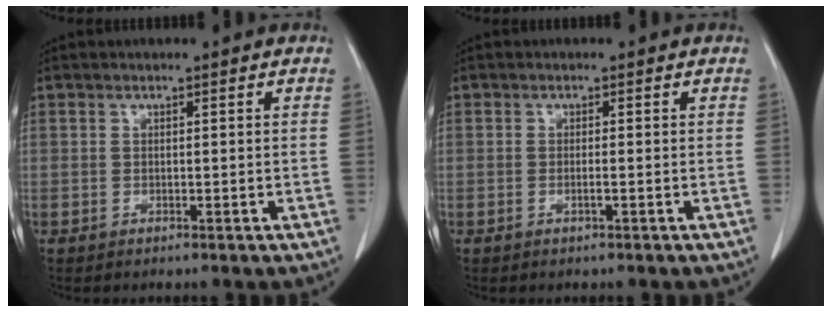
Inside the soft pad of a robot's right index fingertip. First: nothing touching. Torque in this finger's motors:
{"motor_torque": [-0.07, 0.07, -0.06, -0.01]}